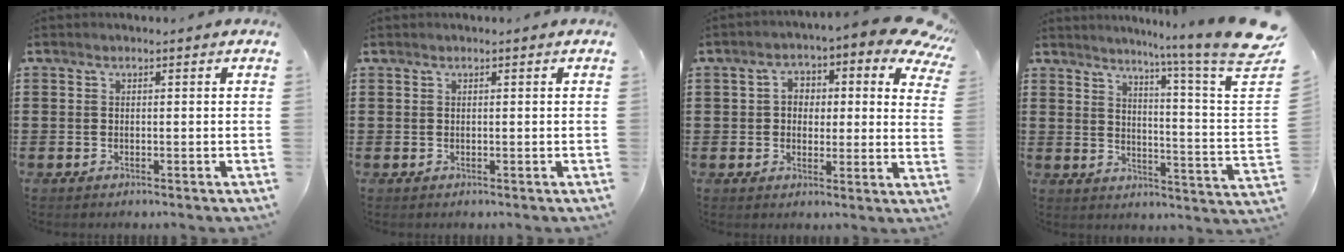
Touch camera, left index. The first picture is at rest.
{"total": 0.0}
{"total": 5.3, "force": [1.9, 3.3, 3.7], "torque": [-0.074, -0.003, 0.022]}
{"total": 9.0, "force": [7.2, -2.0, 5.1], "torque": [-0.101, -0.063, 0.110]}